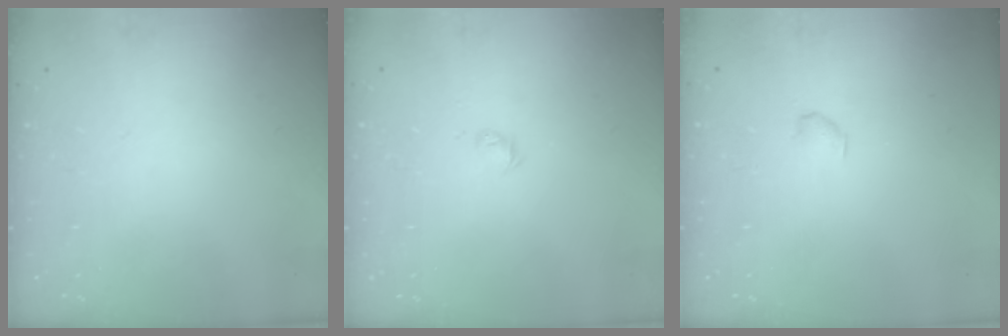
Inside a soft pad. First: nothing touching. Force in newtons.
{"total": 2.6, "press": 2.5, "slide": 0.6}
{"total": 2.9, "press": 2.9, "slide": 0.5}